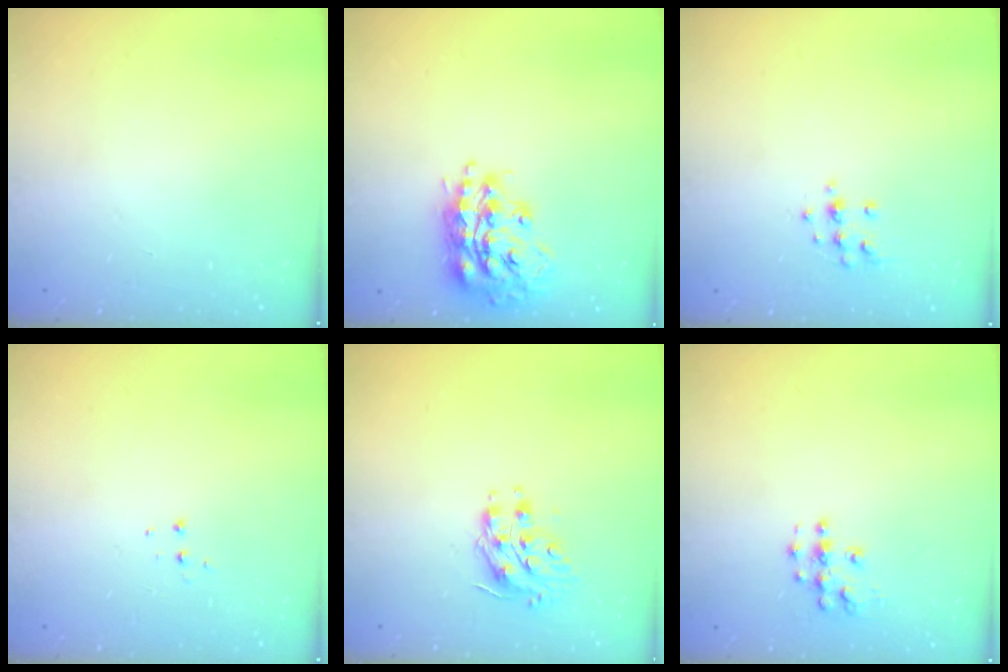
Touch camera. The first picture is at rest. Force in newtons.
{"total": 17.4, "press": 17.4, "slide": 1.1}
{"total": 9.0, "press": 8.9, "slide": 0.8}
{"total": 3.9, "press": 3.9, "slide": 0.4}
{"total": 8.9, "press": 8.9, "slide": 0.7}
{"total": 6.1, "press": 6.1, "slide": 0.3}